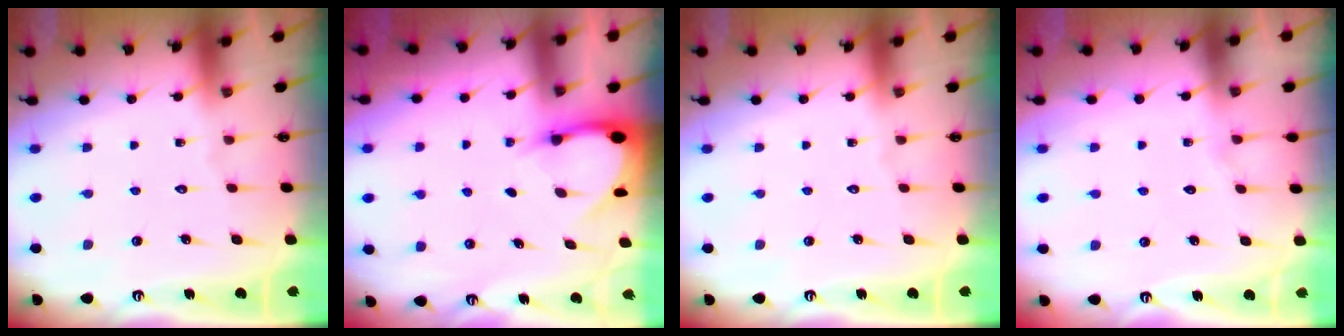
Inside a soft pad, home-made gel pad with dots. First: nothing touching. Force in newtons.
{"total": 3.6, "press": 3.5, "slide": 0.4}
{"total": 0.0}
{"total": 5.3, "press": 5.3, "slide": 0.5}